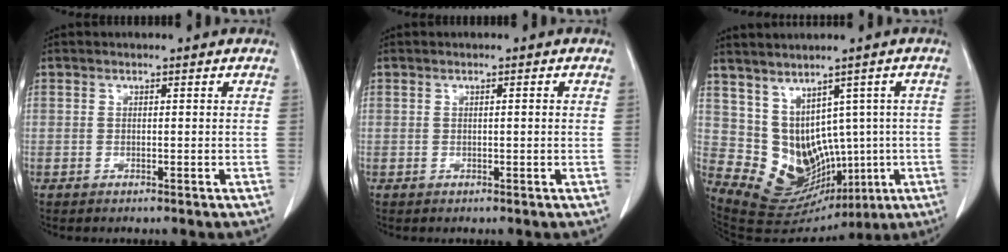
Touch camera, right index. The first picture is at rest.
{"total": 0.8, "force": [0.1, 0.0, 0.8], "torque": [-0.014, 0.002, 0.002]}
{"total": 12.7, "force": [-0.9, 10.5, 7.0], "torque": [-0.109, 0.036, 0.029]}